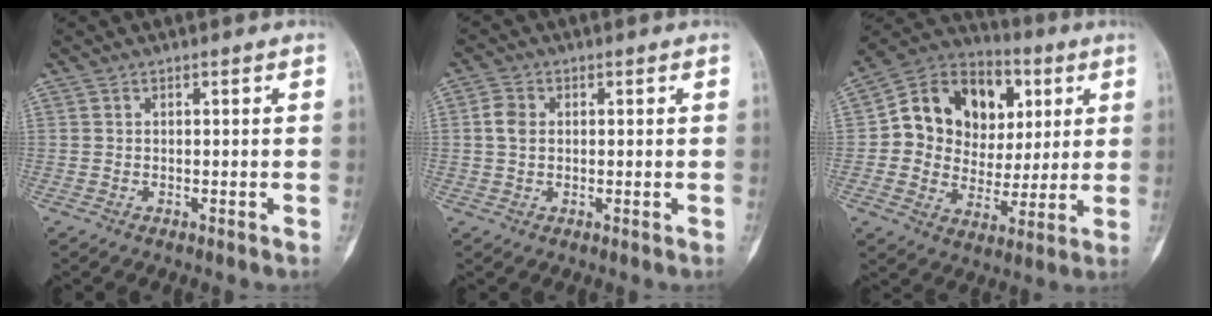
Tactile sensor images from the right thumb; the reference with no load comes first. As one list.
[{"total": 3.6, "force": [0.3, 2.7, 2.3], "torque": [-0.042, 0.006, 0.001]}, {"total": 19.1, "force": [4.4, 15.8, 9.7], "torque": [-0.106, 0.024, 0.079]}]